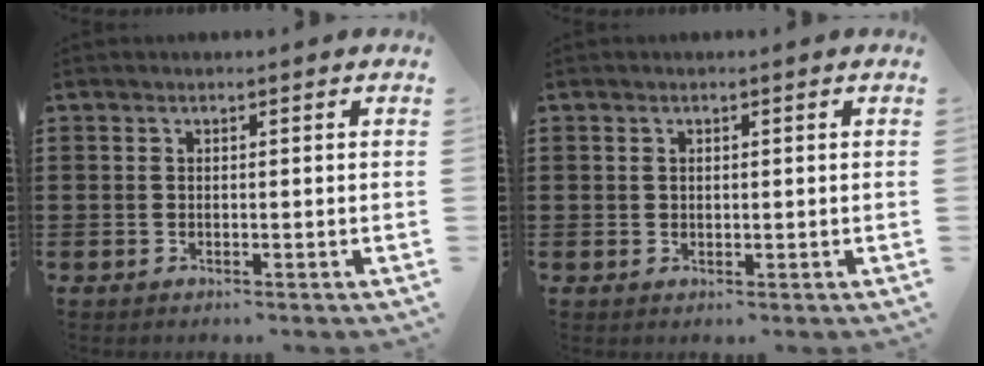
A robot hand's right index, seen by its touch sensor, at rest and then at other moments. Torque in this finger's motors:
{"motor_torque": [-0.47, 1.06, 0.00, -0.01]}